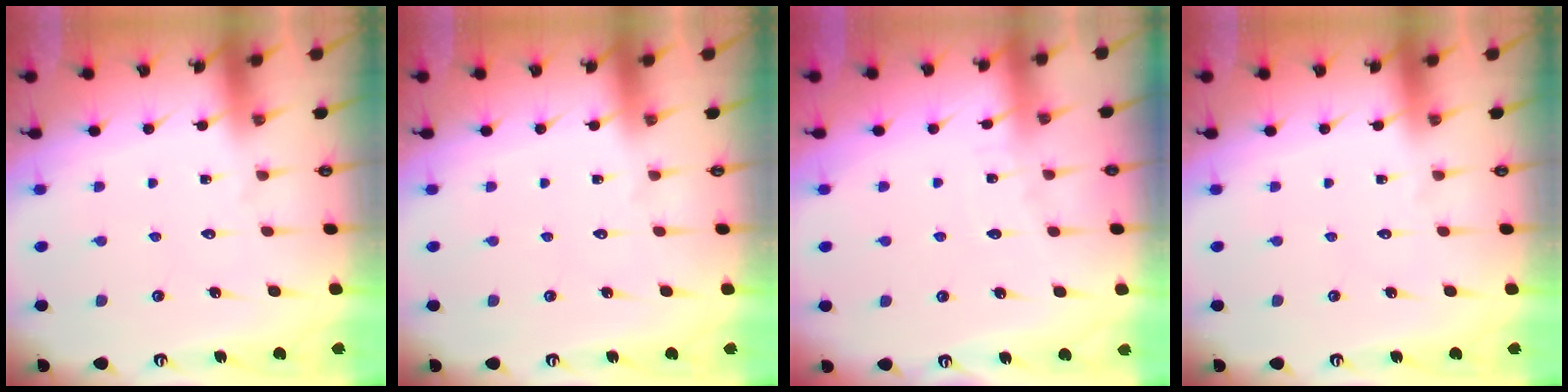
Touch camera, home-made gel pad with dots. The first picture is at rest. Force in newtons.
{"total": 0.0}
{"total": 2.9, "press": 2.9, "slide": 0.4}
{"total": 0.0}